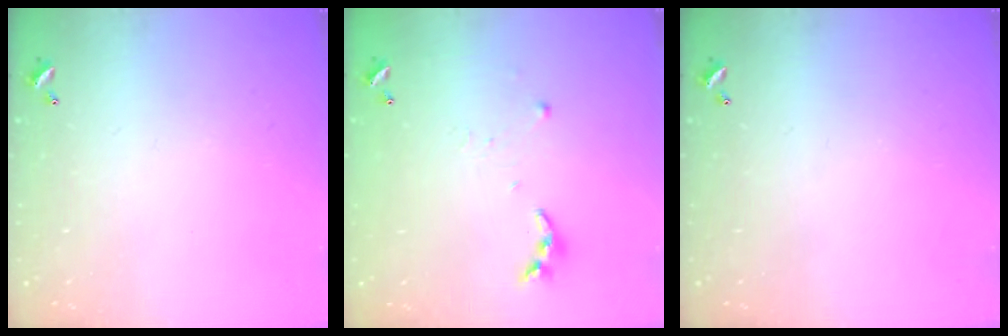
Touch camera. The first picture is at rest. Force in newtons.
{"total": 5.6, "press": 5.6, "slide": 0.1}
{"total": 0.0}